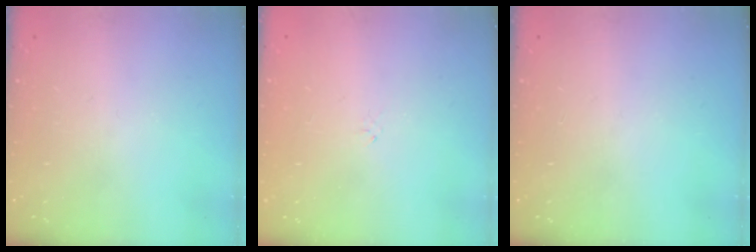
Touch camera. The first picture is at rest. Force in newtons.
{"total": 1.2, "press": 1.2, "slide": 0.4}
{"total": 0.0}